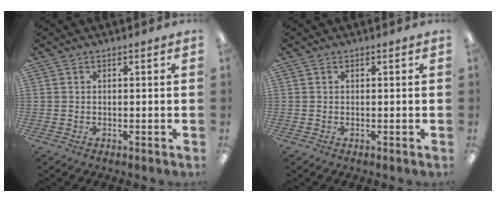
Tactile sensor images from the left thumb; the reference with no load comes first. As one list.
[{"total": 0.0}]